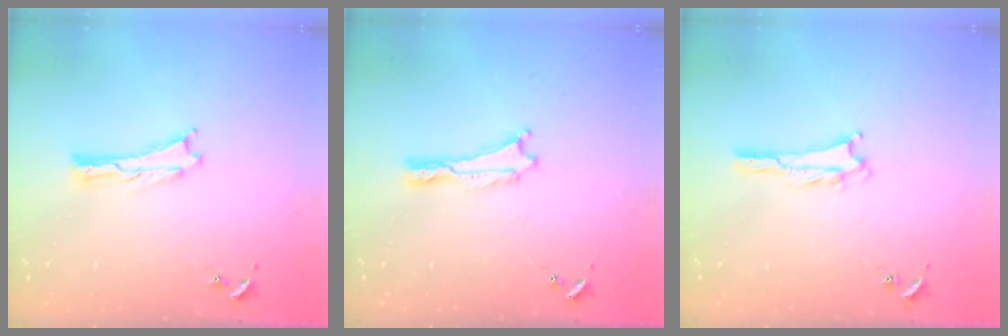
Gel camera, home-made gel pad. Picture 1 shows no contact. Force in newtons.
{"total": 0.0}
{"total": 1.4, "press": 1.4, "slide": 0.2}